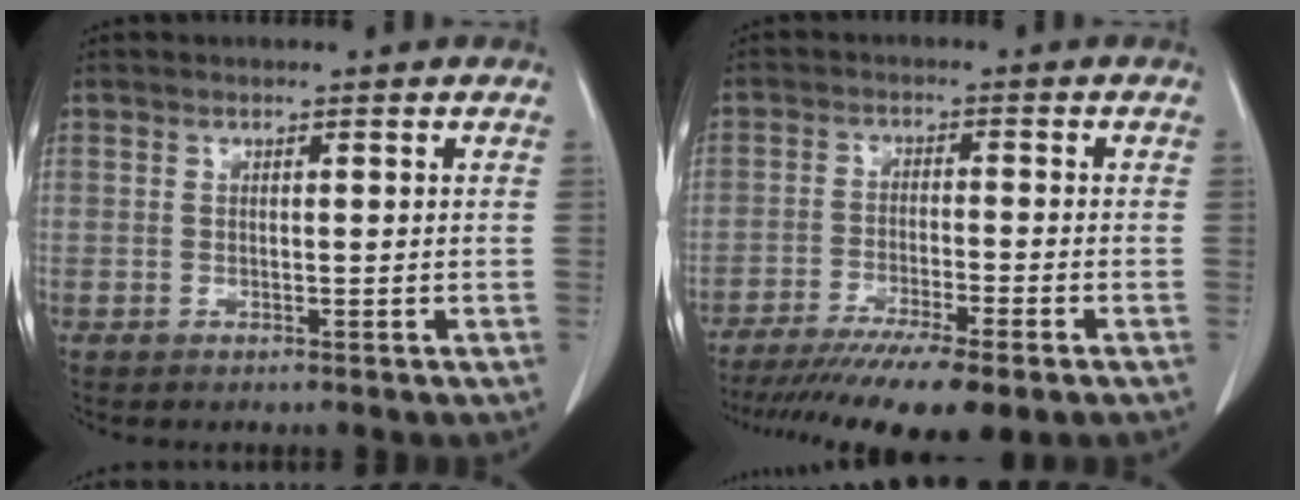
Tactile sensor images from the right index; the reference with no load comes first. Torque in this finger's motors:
{"motor_torque": [0.80, -0.79, 0.48, 0.11]}